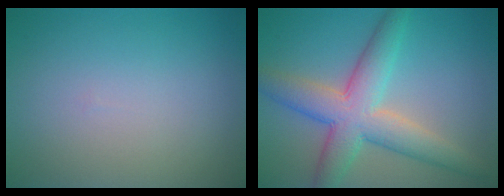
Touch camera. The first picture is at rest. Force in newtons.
{"total": 6.9, "press": 6.9, "slide": 0.1}